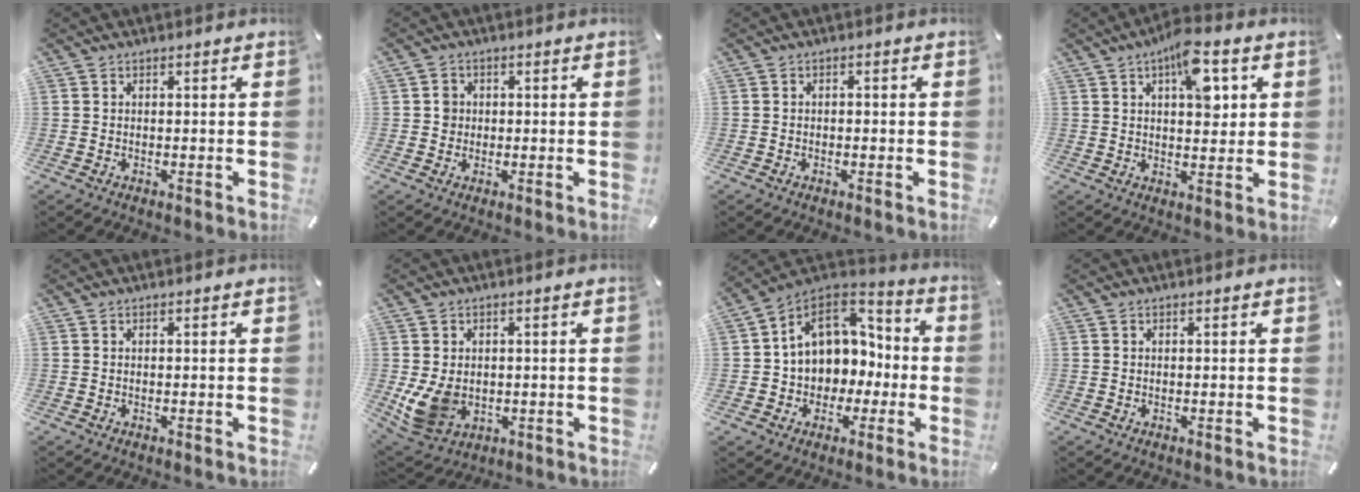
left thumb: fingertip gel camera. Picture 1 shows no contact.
{"total": 2.9, "force": [0.0, 2.7, 0.9], "torque": [-0.002, -0.001, -0.007]}
{"total": 1.0, "force": [-0.5, 0.7, 0.5], "torque": [-0.010, 0.002, -0.012]}
{"total": 10.8, "force": [4.4, 5.2, 8.3], "torque": [-0.102, -0.021, 0.069]}
{"total": 0.0}
{"total": 8.1, "force": [-0.1, 6.8, 4.3], "torque": [-0.103, -0.005, -0.001]}
{"total": 11.6, "force": [1.5, 10.6, 4.4], "torque": [-0.090, 0.000, 0.039]}
{"total": 0.0}